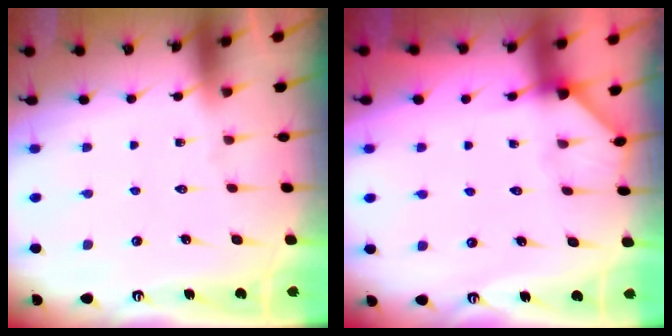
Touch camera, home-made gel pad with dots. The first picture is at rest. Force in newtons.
{"total": 2.8, "press": 2.8, "slide": 0.2}